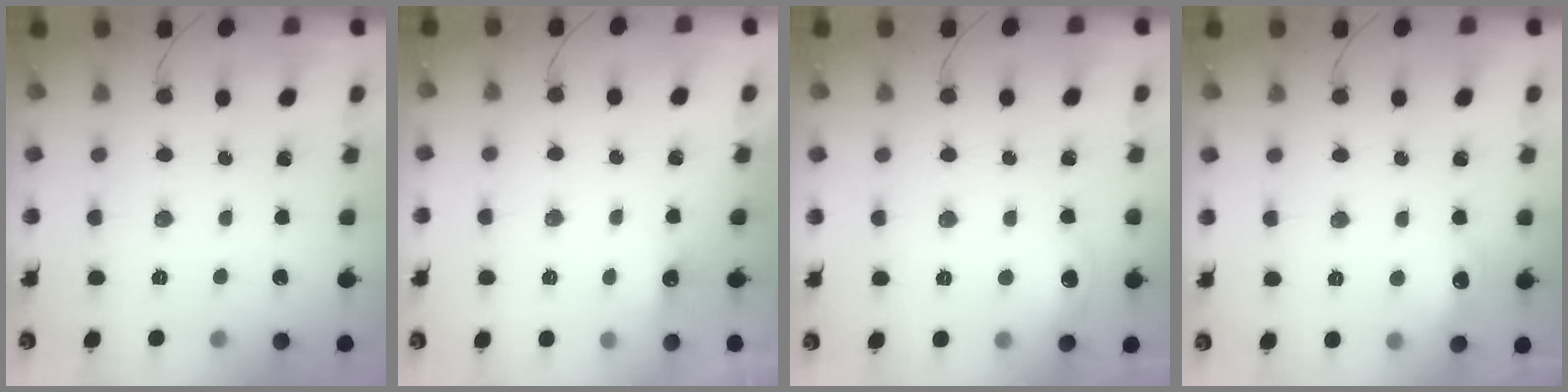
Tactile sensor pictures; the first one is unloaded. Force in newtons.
{"total": 2.3, "press": 2.2, "slide": 0.7}
{"total": 6.4, "press": 6.1, "slide": 1.9}
{"total": 7.8, "press": 7.7, "slide": 0.8}